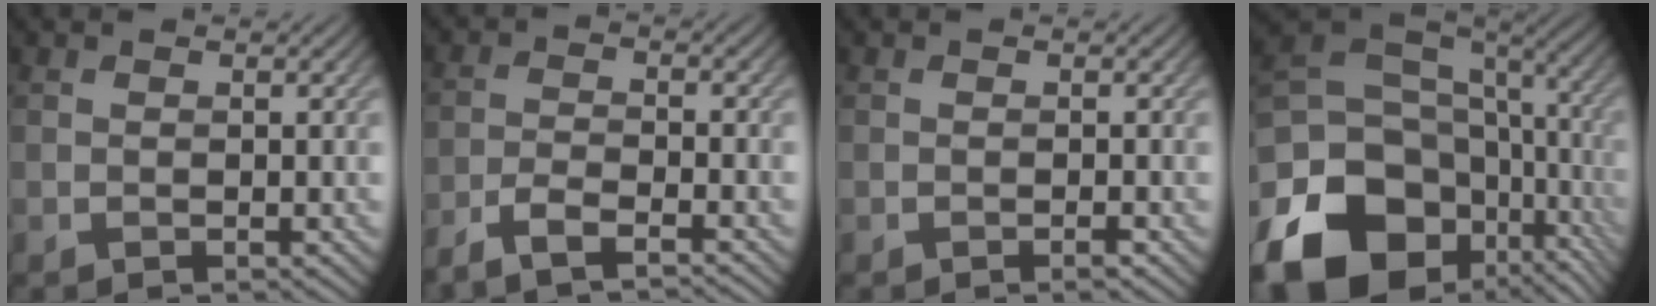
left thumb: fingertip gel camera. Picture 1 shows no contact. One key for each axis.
{"total": 4.6, "fx": -3.7, "fy": 1.0, "fz": 2.7, "tx": -0.052, "ty": -0.003, "tz": -0.078}
{"total": 0.7, "fx": -0.4, "fy": 0.0, "fz": 0.6, "tx": -0.009, "ty": 0.001, "tz": -0.009}
{"total": 20.1, "fx": -8.0, "fy": 14.3, "fz": 11.6, "tx": -0.270, "ty": -0.036, "tz": -0.102}